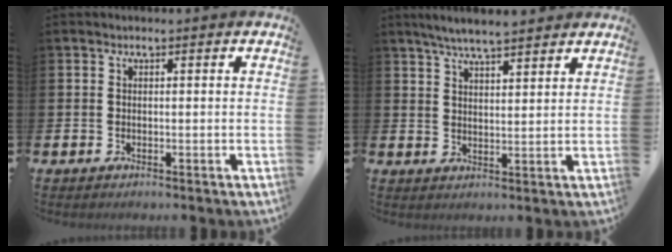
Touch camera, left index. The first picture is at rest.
{"total": 5.4, "force": [5.1, 0.3, 1.7], "torque": [-0.037, -0.018, 0.091]}